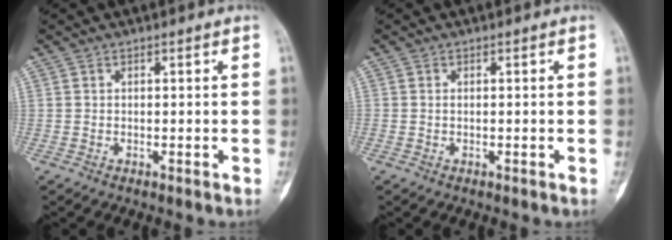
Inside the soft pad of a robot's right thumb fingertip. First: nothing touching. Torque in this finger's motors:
{"motor_torque": [-0.44, -0.44, -0.04, 0.31, -0.07]}